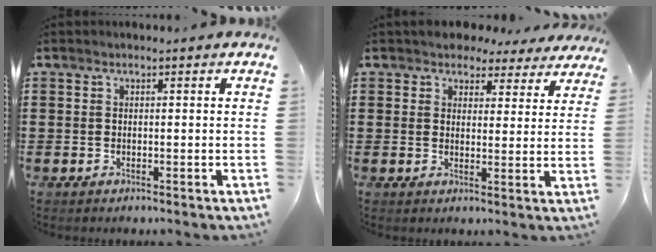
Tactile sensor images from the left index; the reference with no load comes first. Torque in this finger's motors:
{"motor_torque": [2.14, 0.00, 0.43, 0.02]}